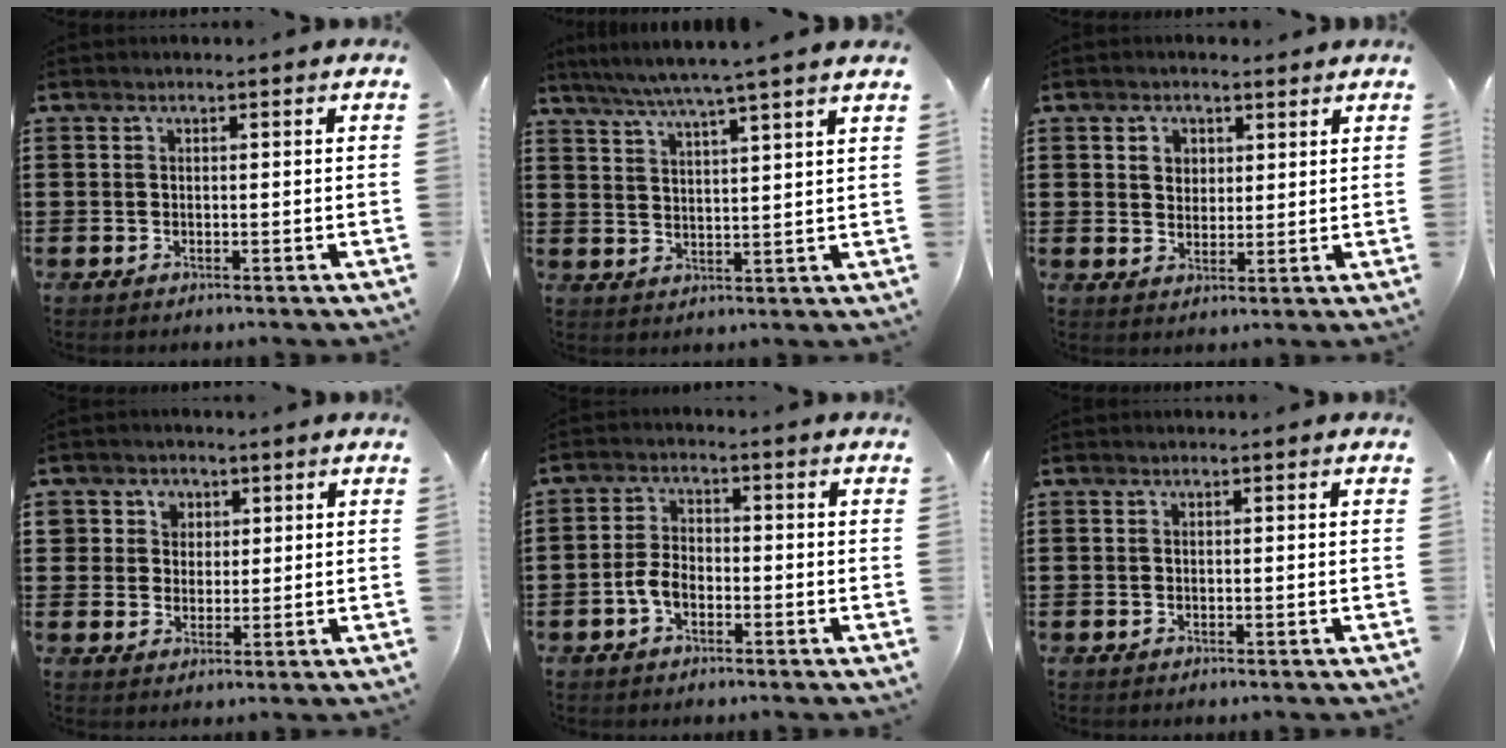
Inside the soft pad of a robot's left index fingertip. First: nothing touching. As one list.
[{"total": 5.4, "force": [4.6, -1.1, 2.6], "torque": [-0.066, -0.023, 0.078]}, {"total": 3.2, "force": [1.9, 2.5, 0.4], "torque": [-0.013, 0.007, 0.032]}, {"total": 3.4, "force": [1.4, 3.1, -0.1], "torque": [-0.008, 0.010, 0.021]}, {"total": 3.8, "force": [-1.6, 2.1, 2.7], "torque": [-0.070, -0.001, -0.036]}, {"total": 0.0}]